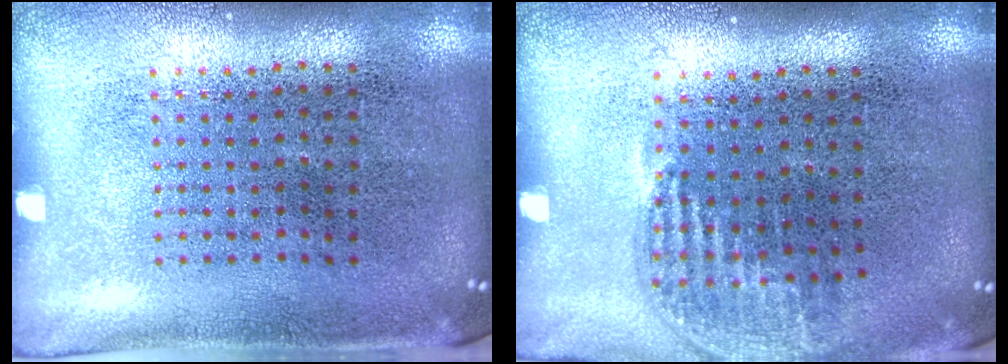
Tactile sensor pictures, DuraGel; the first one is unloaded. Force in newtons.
{"total": 1.1, "press": 1.0, "slide": 0.4}